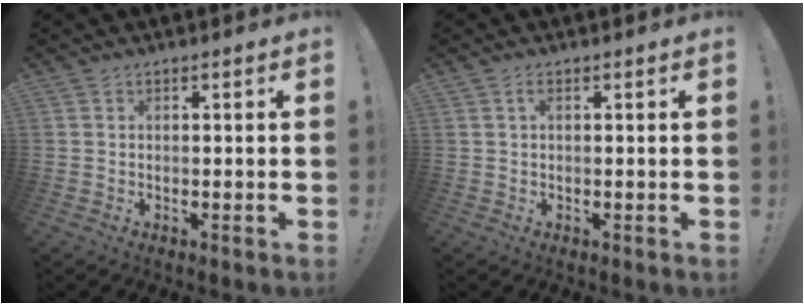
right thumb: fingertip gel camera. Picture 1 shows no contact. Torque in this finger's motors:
{"motor_torque": [0.19, -0.28, 0.05, 0.24, -0.01]}